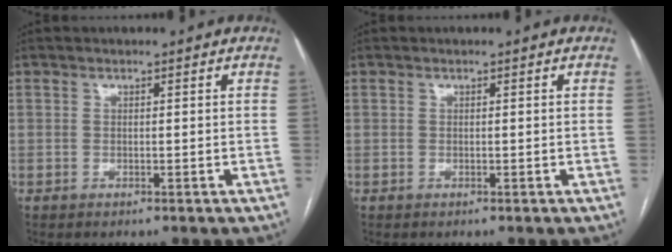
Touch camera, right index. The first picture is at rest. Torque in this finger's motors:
{"motor_torque": [0.03, 0.02, 0.00, 0.00]}